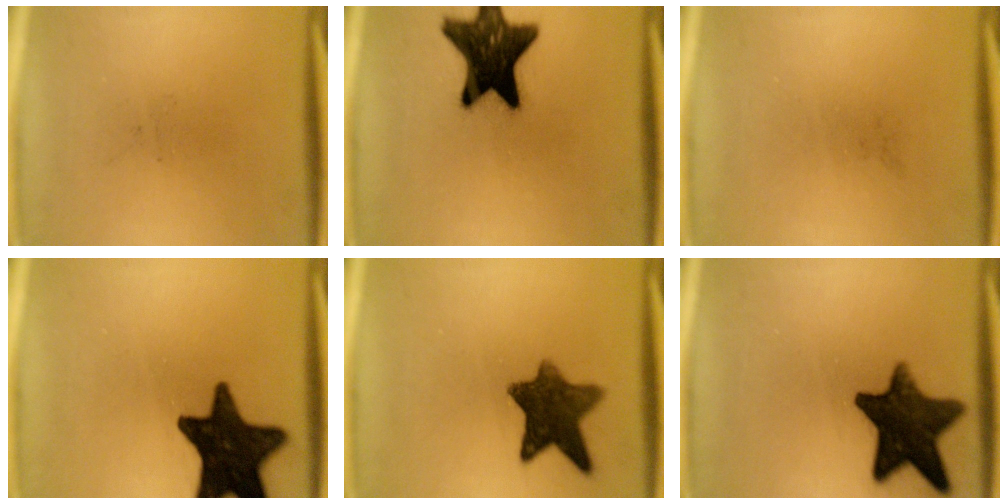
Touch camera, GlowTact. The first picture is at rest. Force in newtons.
{"total": 18.2}
{"total": 0.0}
{"total": 16.9}
{"total": 9.8}
{"total": 14.3}